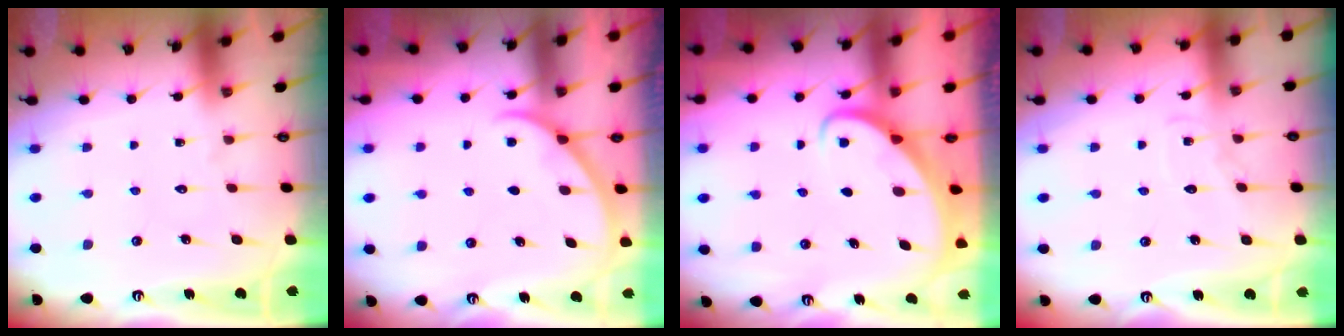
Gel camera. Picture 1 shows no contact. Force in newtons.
{"total": 2.5, "press": 2.5, "slide": 0.2}
{"total": 2.1, "press": 2.1, "slide": 0.3}
{"total": 4.4, "press": 4.3, "slide": 0.3}